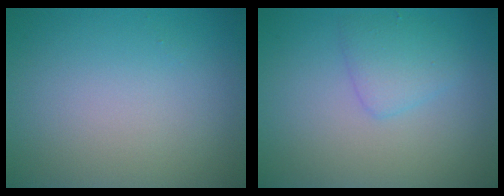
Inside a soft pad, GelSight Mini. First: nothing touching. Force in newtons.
{"total": 2.2, "press": 2.2, "slide": 0.1}